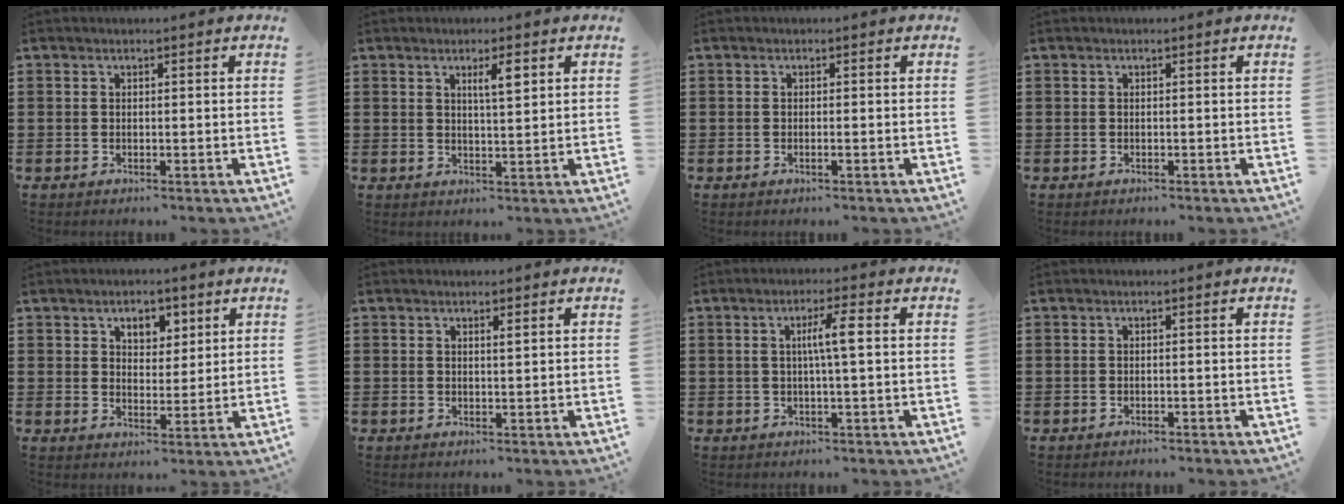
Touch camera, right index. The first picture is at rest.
{"total": 3.4, "force": [1.6, 0.6, 2.9], "torque": [-0.052, 0.002, 0.023]}
{"total": 0.6, "force": [-0.3, -0.1, 0.5], "torque": [-0.008, -0.002, -0.005]}
{"total": 0.0}
{"total": 4.2, "force": [2.4, 2.7, 2.0], "torque": [-0.036, 0.006, 0.039]}
{"total": 0.8, "force": [0.4, 0.1, 0.7], "torque": [-0.013, 0.000, 0.008]}
{"total": 4.4, "force": [0.4, 0.2, 4.4], "torque": [-0.082, 0.002, 0.002]}
{"total": 0.6, "force": [-0.6, 0.0, 0.2], "torque": [-0.007, -0.005, -0.011]}